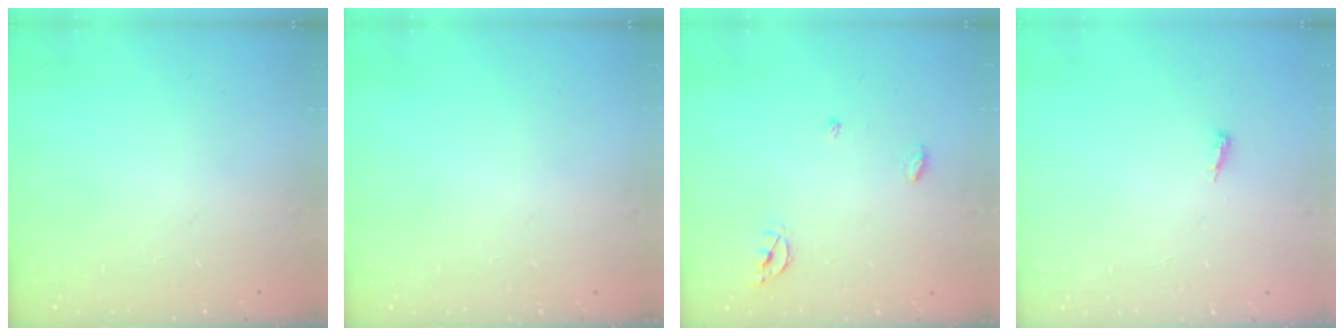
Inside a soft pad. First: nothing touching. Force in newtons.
{"total": 0.0}
{"total": 4.2, "press": 4.2, "slide": 0.3}
{"total": 4.6, "press": 4.5, "slide": 0.9}